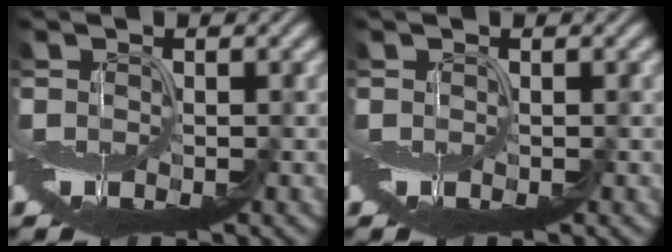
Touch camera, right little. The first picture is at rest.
{"total": 0.0}